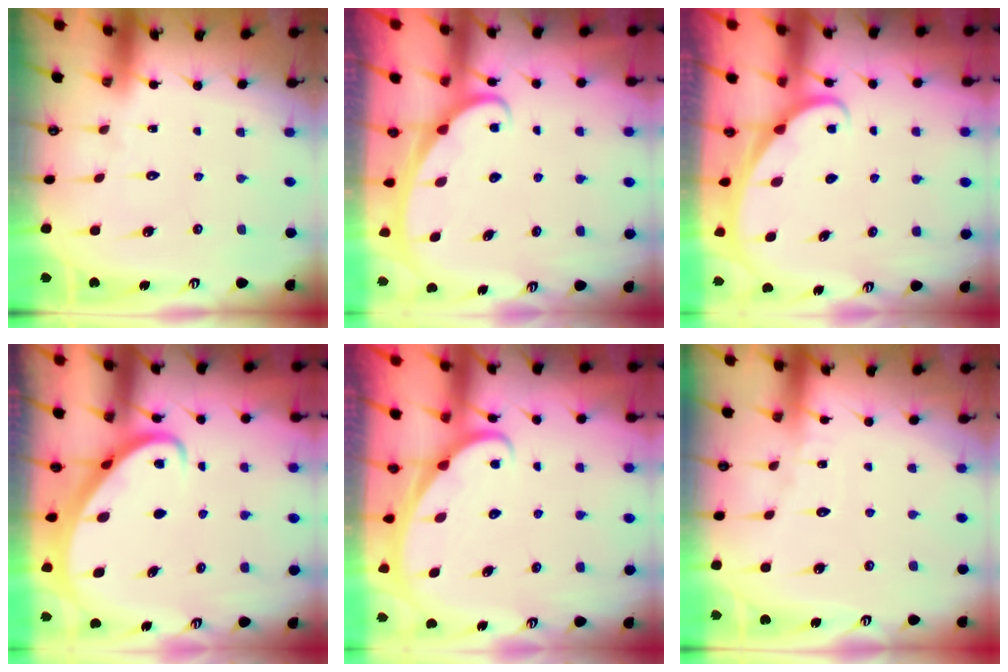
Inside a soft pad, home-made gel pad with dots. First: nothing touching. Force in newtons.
{"total": 2.5, "press": 2.5, "slide": 0.3}
{"total": 1.8, "press": 1.8, "slide": 0.1}
{"total": 2.8, "press": 2.8, "slide": 0.3}
{"total": 2.5, "press": 2.5, "slide": 0.3}
{"total": 2.7, "press": 2.7, "slide": 0.3}